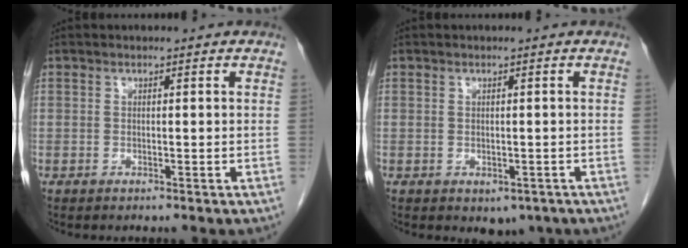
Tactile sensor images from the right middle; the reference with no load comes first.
{"total": 2.5, "force": [-1.3, 1.7, 1.4], "torque": [-0.010, -0.001, -0.004]}